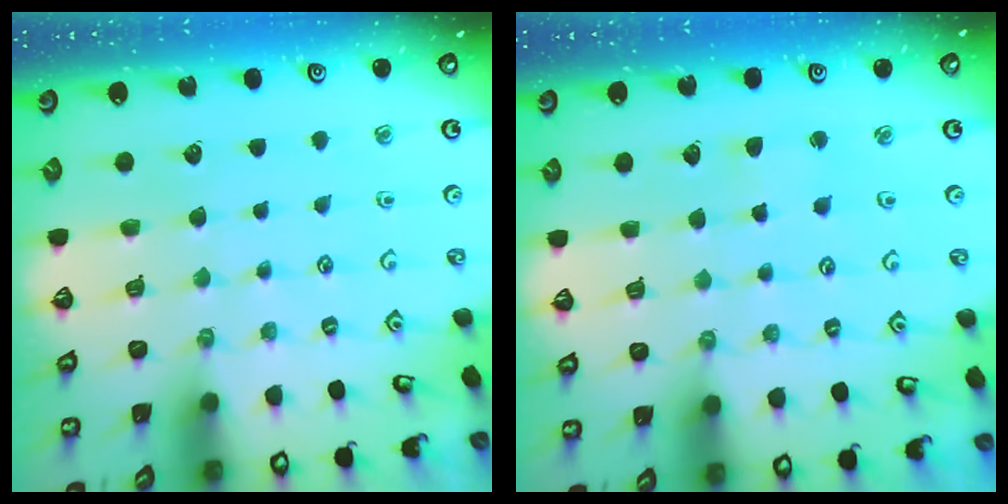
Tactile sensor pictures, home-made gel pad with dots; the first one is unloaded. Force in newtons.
{"total": 2.9, "press": 2.9, "slide": 0.4}